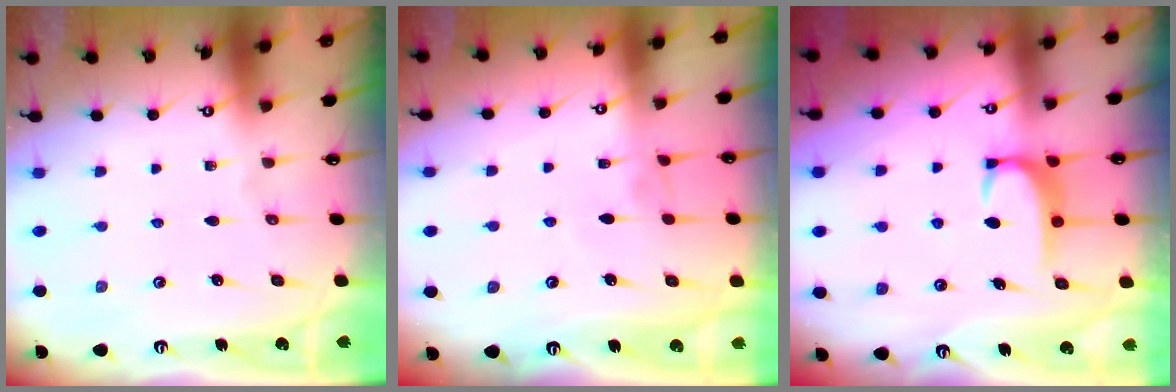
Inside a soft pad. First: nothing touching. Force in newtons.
{"total": 2.9, "press": 2.9, "slide": 0.3}
{"total": 2.6, "press": 2.6, "slide": 0.5}